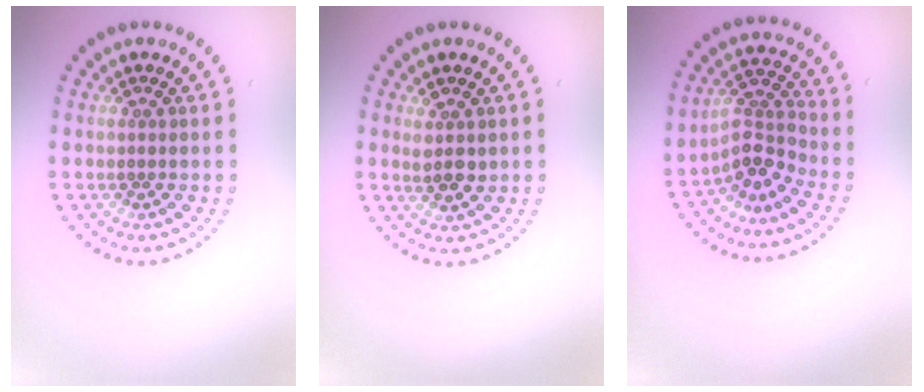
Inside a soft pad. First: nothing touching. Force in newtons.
{"total": 2.0, "press": 1.9, "slide": 0.7}
{"total": 3.1, "press": 2.3, "slide": 2.1}